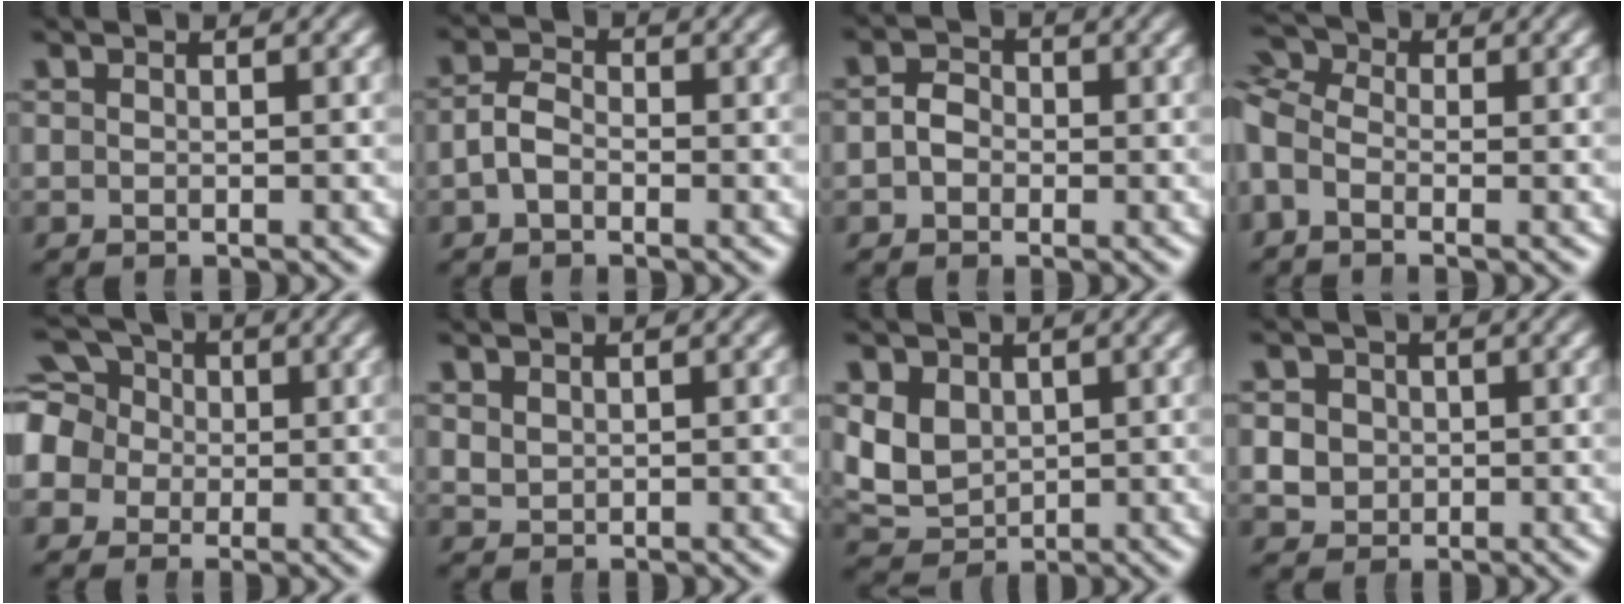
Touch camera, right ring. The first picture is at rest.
{"total": 2.8, "force": [-0.9, 2.1, 1.6], "torque": [-0.039, -0.007, -0.014]}
{"total": 3.1, "force": [-0.5, 2.8, 1.3], "torque": [-0.030, -0.005, -0.011]}
{"total": 6.5, "force": [1.2, 5.3, 3.5], "torque": [-0.069, 0.013, -0.003]}
{"total": 9.3, "force": [0.6, 8.4, 3.9], "torque": [-0.106, -0.021, 0.009]}
{"total": 1.4, "force": [0.7, 1.2, 0.2], "torque": [-0.012, -0.008, 0.027]}
{"total": 7.3, "force": [-0.3, 6.5, 3.2], "torque": [-0.093, -0.035, 0.012]}
{"total": 4.1, "force": [-0.2, 3.9, 1.2], "torque": [-0.027, -0.011, 0.004]}